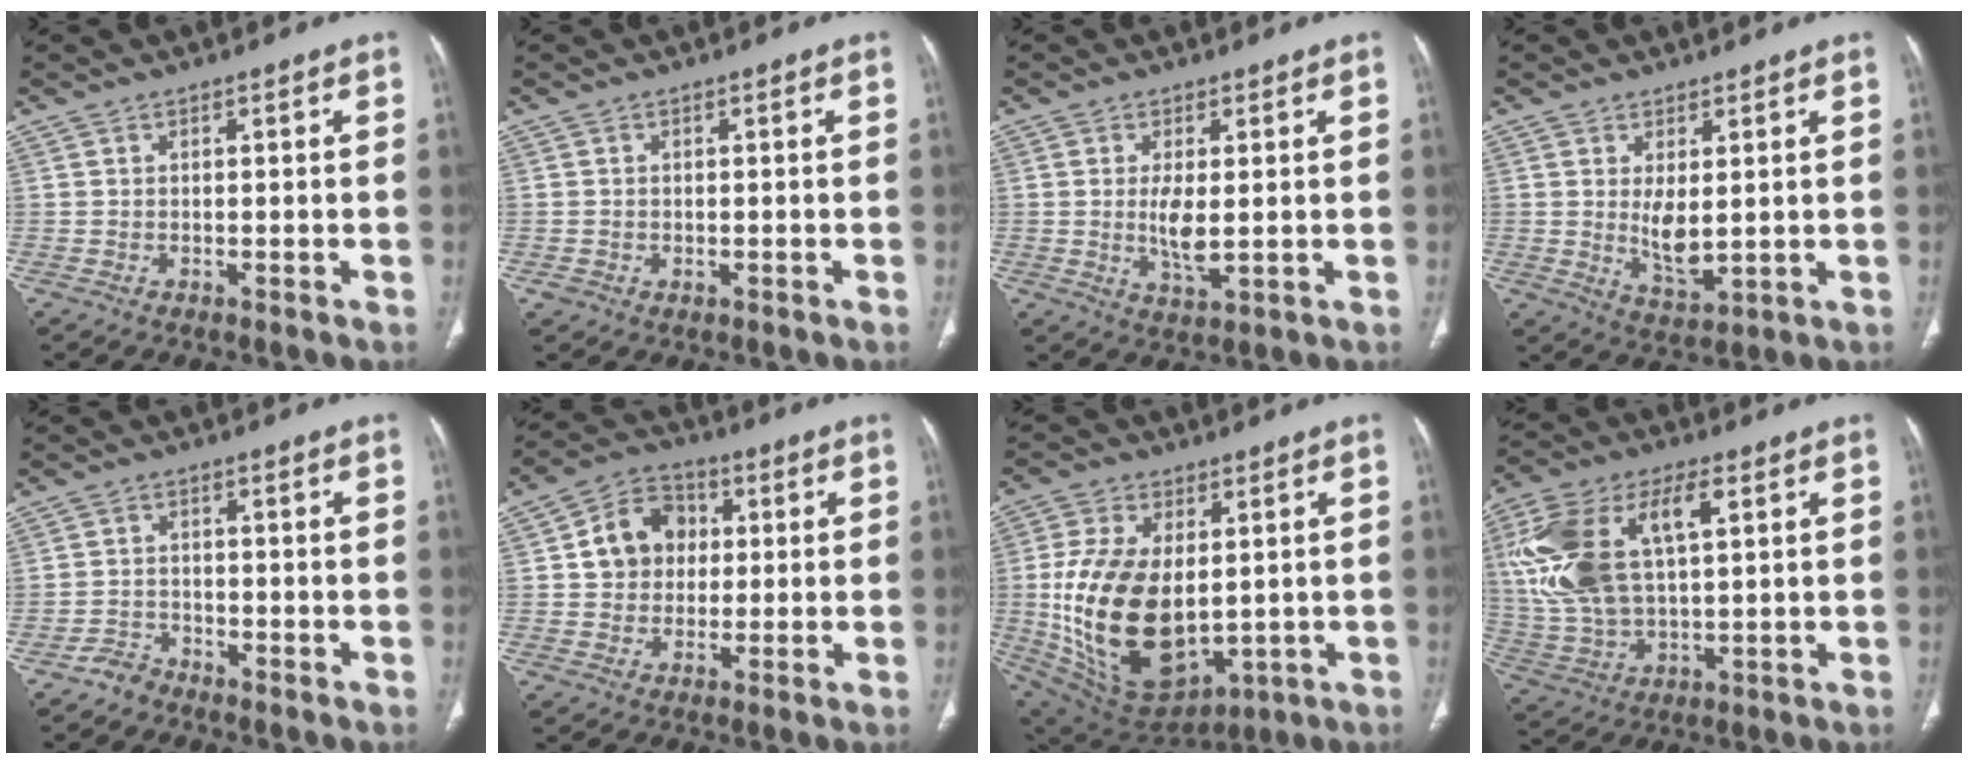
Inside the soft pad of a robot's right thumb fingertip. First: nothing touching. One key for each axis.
{"total": 1.4, "fx": -0.3, "fy": 1.3, "fz": 0.6, "tx": -0.007, "ty": 0.002, "tz": 0.000}
{"total": 5.4, "fx": 0.2, "fy": 1.9, "fz": 5.0, "tx": -0.101, "ty": -0.016, "tz": 0.009}
{"total": 5.9, "fx": 0.7, "fy": 2.7, "fz": 5.2, "tx": -0.083, "ty": -0.020, "tz": 0.025}
{"total": 2.6, "fx": -2.3, "fy": 1.3, "fz": 0.1, "tx": 0.002, "ty": 0.013, "tz": -0.044}
{"total": 10.4, "fx": 1.4, "fy": 8.8, "fz": 5.3, "tx": -0.055, "ty": 0.013, "tz": 0.015}
{"total": 22.3, "fx": -0.2, "fy": 13.1, "fz": 18.0, "tx": -0.339, "ty": -0.019, "tz": 0.029}
{"total": 20.3, "fx": 5.3, "fy": 10.4, "fz": 16.5, "tx": -0.340, "ty": 0.006, "tz": 0.101}